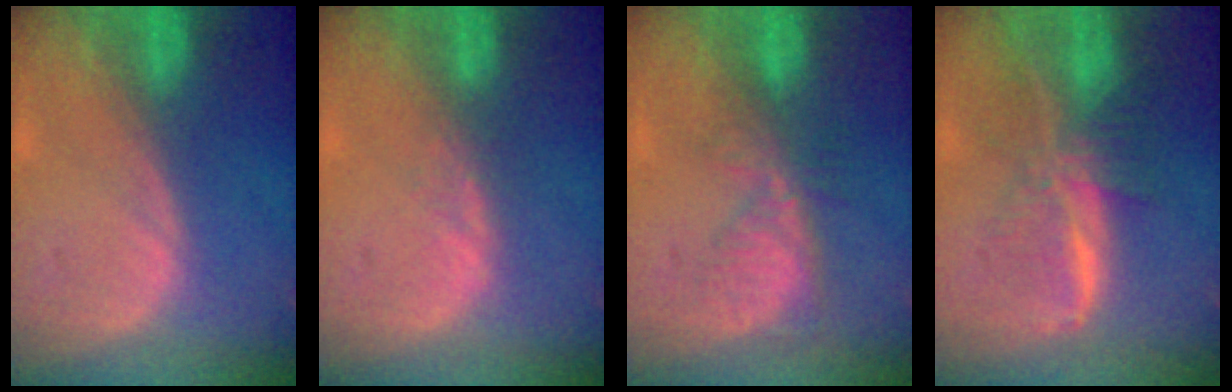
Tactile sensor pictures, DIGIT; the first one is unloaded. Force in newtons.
{"total": 1.4, "press": 1.4, "slide": 0.3}
{"total": 5.3, "press": 5.0, "slide": 1.8}
{"total": 8.1, "press": 6.8, "slide": 4.4}